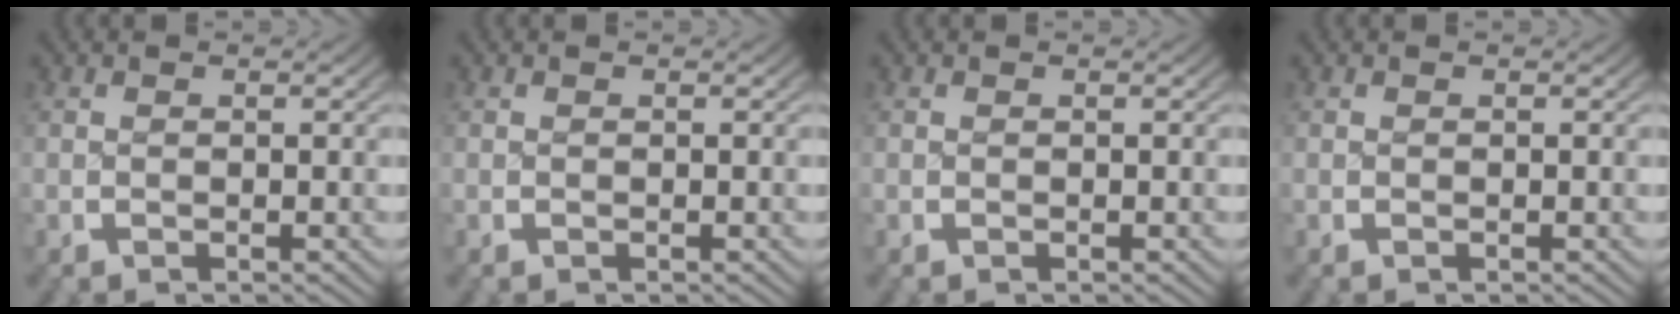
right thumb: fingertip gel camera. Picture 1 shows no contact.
{"total": 0.0}
{"total": 0.0}
{"total": 0.0}